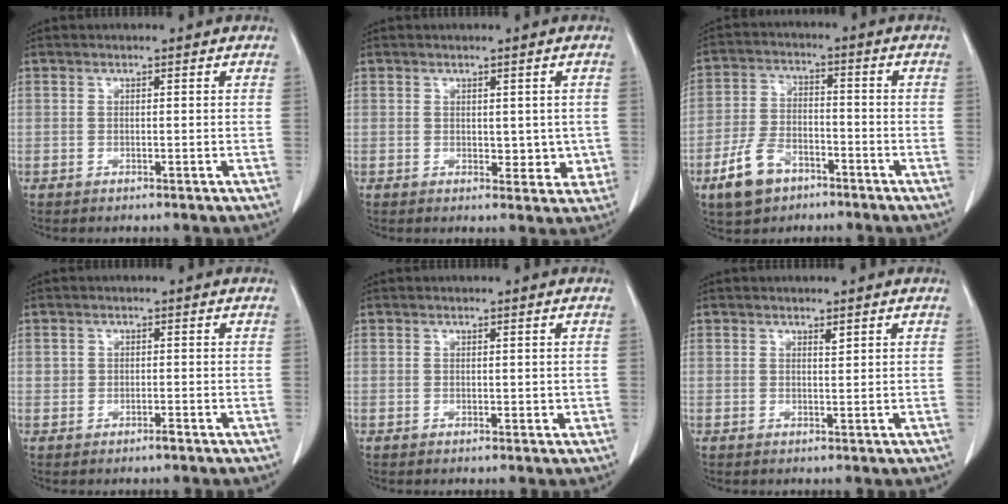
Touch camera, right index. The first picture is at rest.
{"total": 5.9, "force": [0.2, 3.7, 4.6], "torque": [-0.032, -0.005, 0.011]}
{"total": 8.3, "force": [-4.9, 4.7, 4.7], "torque": [-0.106, 0.004, -0.085]}
{"total": 1.0, "force": [-0.4, 0.7, 0.7], "torque": [-0.009, 0.001, -0.006]}
{"total": 1.1, "force": [0.2, 0.8, 0.6], "torque": [-0.004, 0.000, 0.004]}
{"total": 0.7, "force": [0.6, 0.1, 0.5], "torque": [-0.012, -0.005, 0.009]}